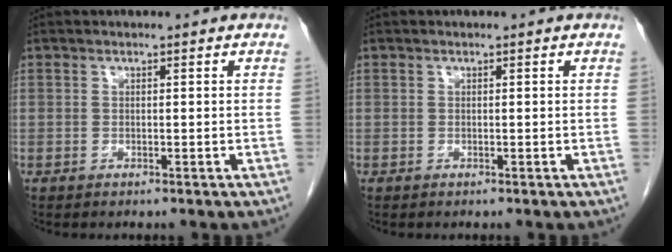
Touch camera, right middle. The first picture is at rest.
{"total": 0.0}